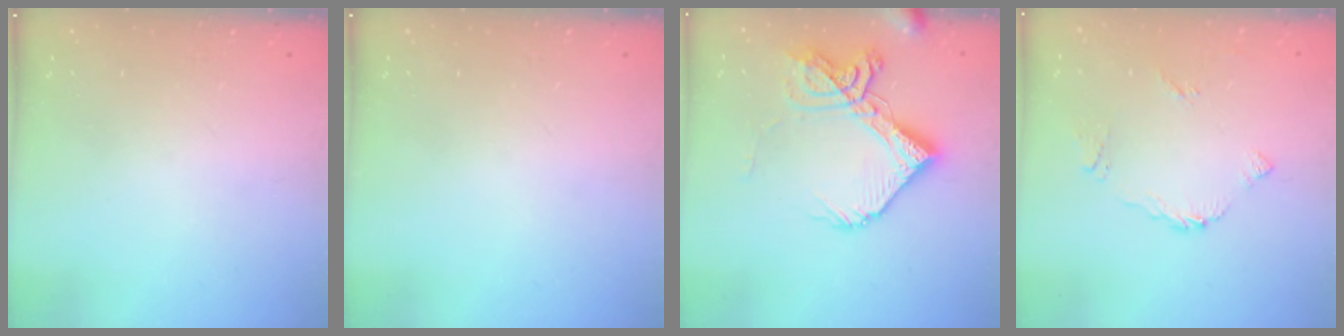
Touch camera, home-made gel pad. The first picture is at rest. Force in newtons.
{"total": 0.0}
{"total": 15.8, "press": 15.7, "slide": 1.9}
{"total": 5.1, "press": 5.0, "slide": 0.2}